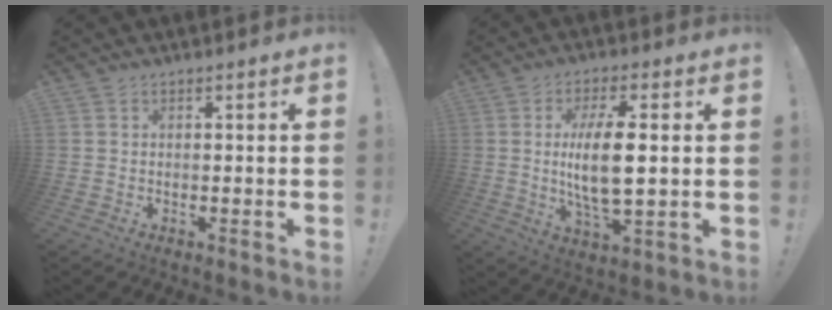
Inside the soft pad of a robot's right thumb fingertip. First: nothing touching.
{"total": 12.6, "force": [0.9, 4.2, 11.8], "torque": [-0.234, -0.014, 0.003]}